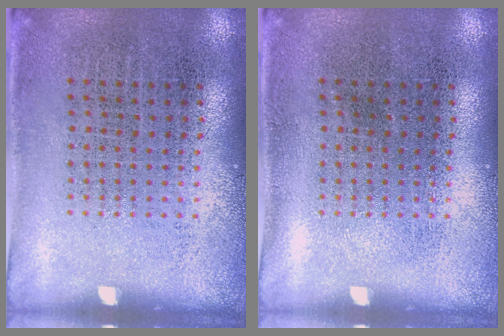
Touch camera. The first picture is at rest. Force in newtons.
{"total": 0.0}